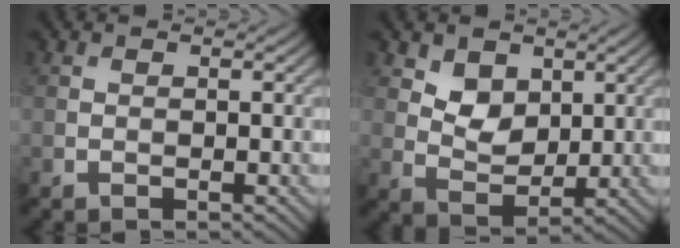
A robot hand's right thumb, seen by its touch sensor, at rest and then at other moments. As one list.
[{"total": 4.5, "force": [2.4, 3.1, 2.2], "torque": [-0.050, -0.014, 0.039]}]